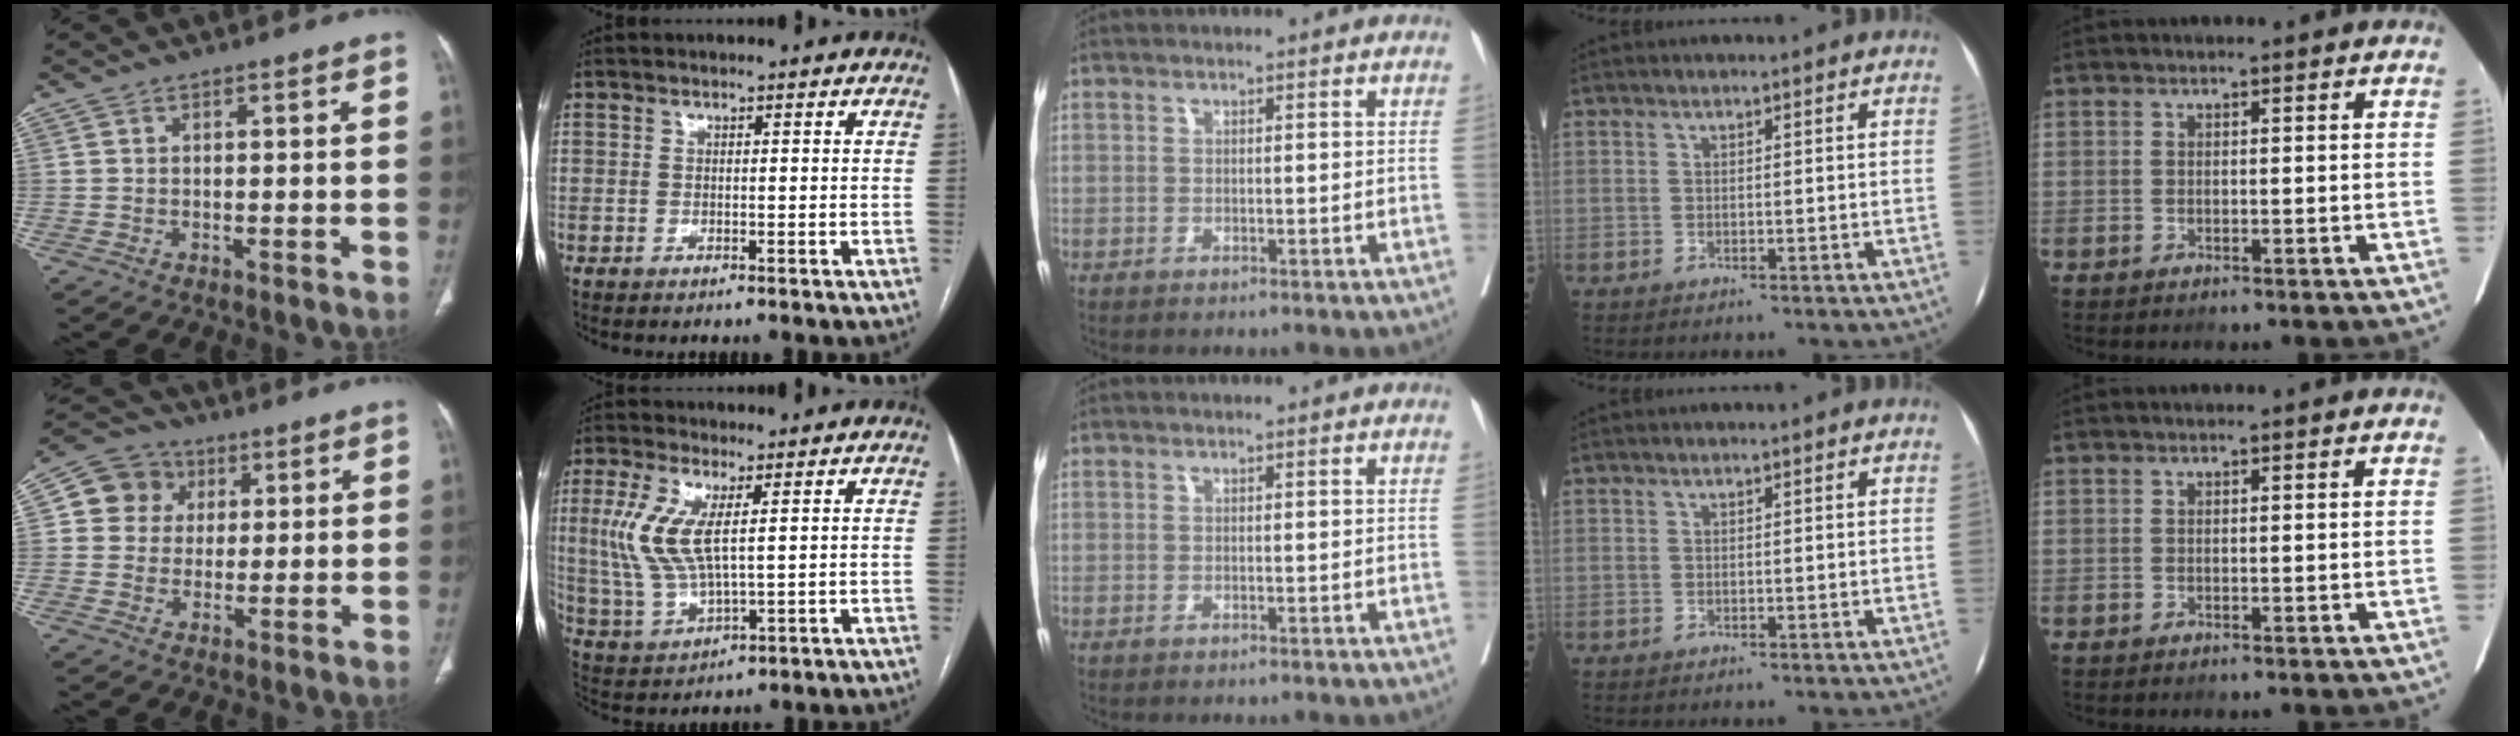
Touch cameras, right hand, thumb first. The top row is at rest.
{"thumb": {"total": 8.8, "force": [2.2, 8.2, 2.5], "torque": [-0.013, 0.003, 0.030]}, "index": {"total": 9.4, "force": [2.2, 2.8, 8.6], "torque": [-0.212, 0.000, 0.050]}}